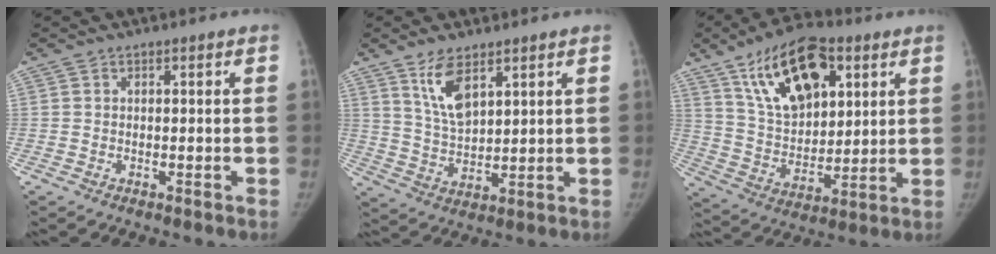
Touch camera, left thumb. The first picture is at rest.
{"total": 7.9, "force": [4.7, 3.3, 5.4], "torque": [-0.092, -0.029, 0.100]}
{"total": 19.5, "force": [9.3, 10.6, 13.5], "torque": [-0.183, -0.030, 0.167]}